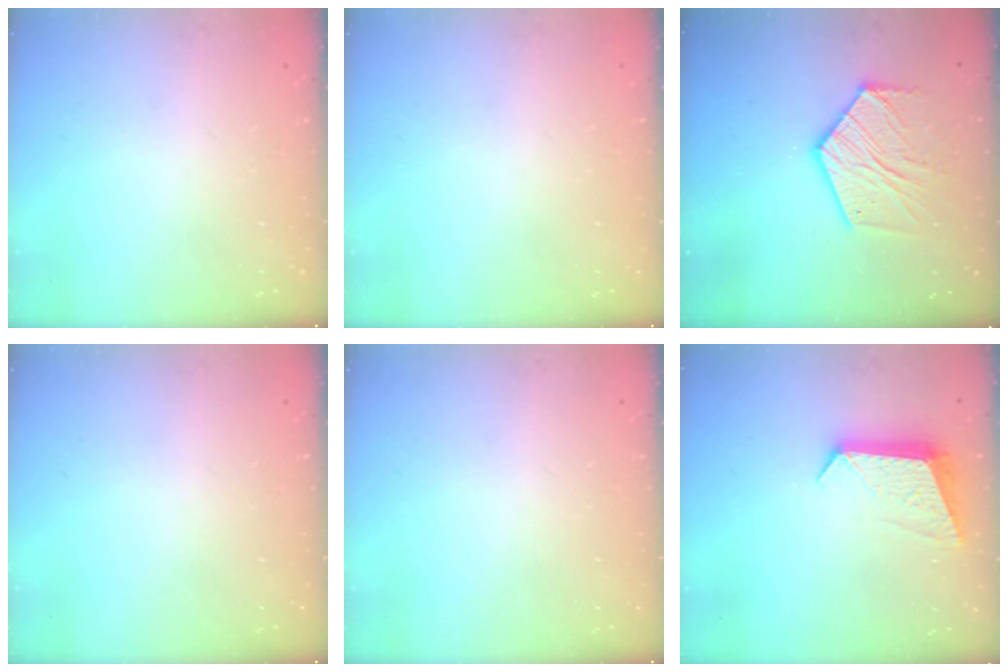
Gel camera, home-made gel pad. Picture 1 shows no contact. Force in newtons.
{"total": 0.0}
{"total": 13.0, "press": 13.0, "slide": 0.9}
{"total": 0.0}
{"total": 0.0}
{"total": 9.7, "press": 9.7, "slide": 0.8}